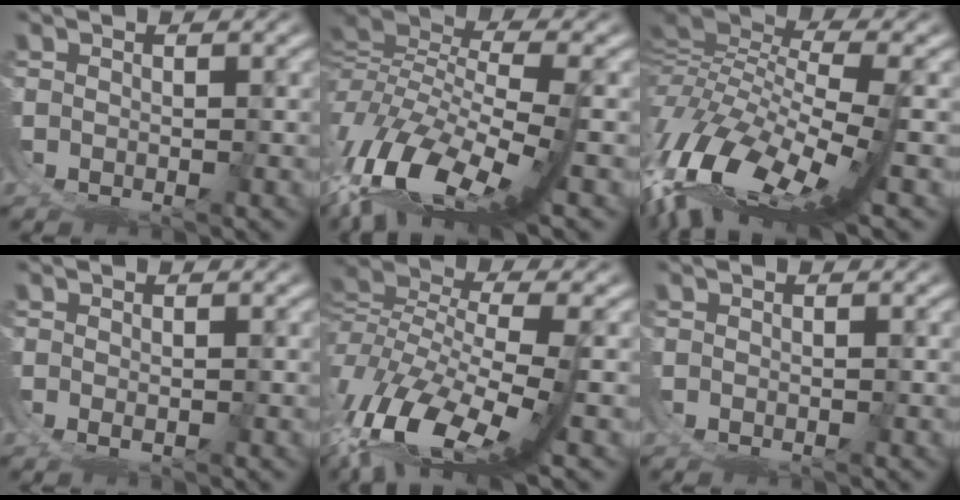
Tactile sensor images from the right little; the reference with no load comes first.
{"total": 10.5, "force": [1.6, 5.4, 8.8], "torque": [-0.180, -0.015, 0.034]}
{"total": 13.9, "force": [0.7, 7.5, 11.7], "torque": [-0.228, -0.024, 0.027]}
{"total": 2.2, "force": [1.5, -1.6, -0.1], "torque": [0.006, 0.004, 0.025]}
{"total": 8.2, "force": [1.3, 4.0, 7.1], "torque": [-0.164, -0.022, 0.030]}
{"total": 0.0}